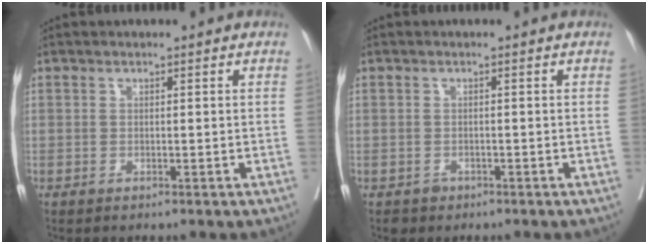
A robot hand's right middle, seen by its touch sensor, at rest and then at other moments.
{"total": 1.5, "force": [-0.9, 1.1, 0.0], "torque": [0.000, 0.004, -0.014]}